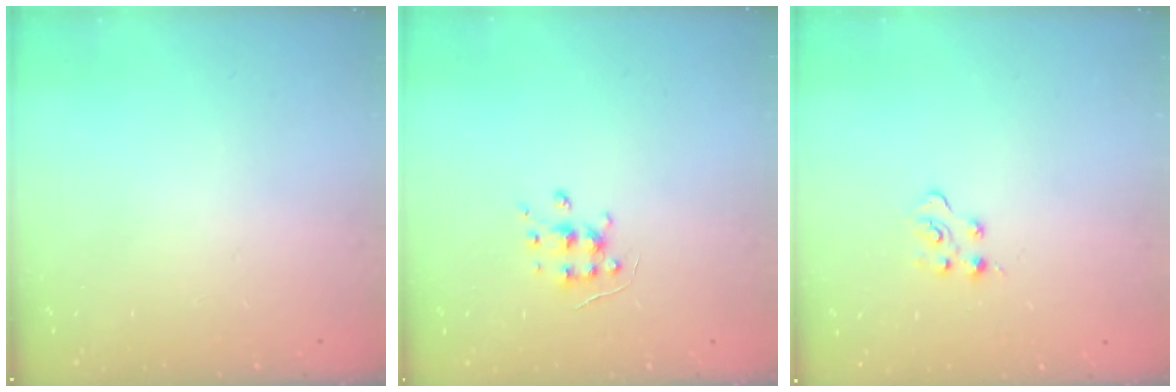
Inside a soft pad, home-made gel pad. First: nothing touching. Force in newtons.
{"total": 5.7, "press": 5.7, "slide": 0.5}
{"total": 2.9, "press": 2.9, "slide": 0.3}